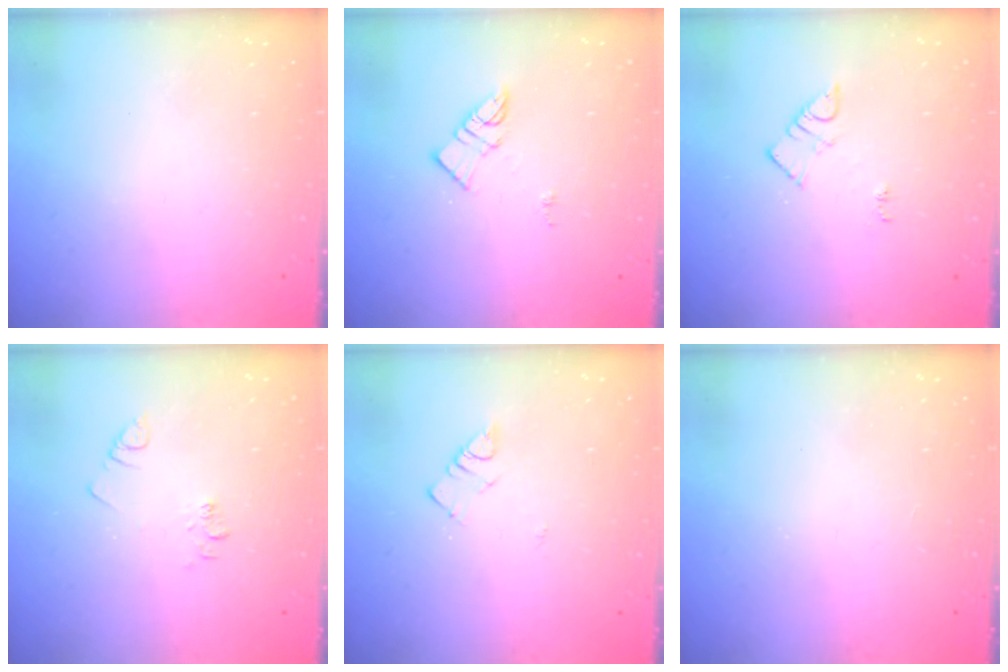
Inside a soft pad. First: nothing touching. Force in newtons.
{"total": 6.2, "press": 6.2, "slide": 0.2}
{"total": 4.5, "press": 4.5, "slide": 0.6}
{"total": 3.6, "press": 3.6, "slide": 0.6}
{"total": 2.8, "press": 2.7, "slide": 0.4}
{"total": 3.4, "press": 3.3, "slide": 0.5}